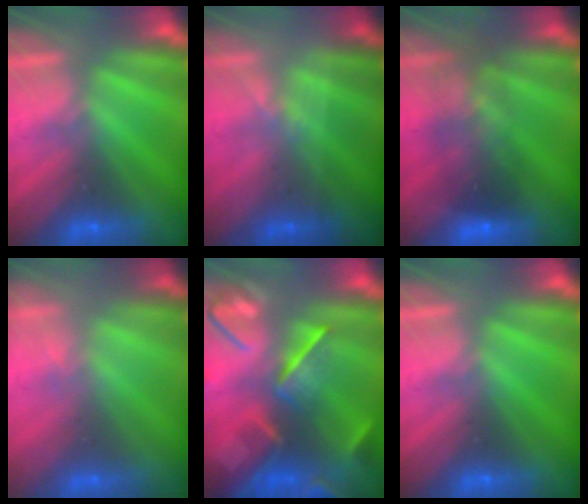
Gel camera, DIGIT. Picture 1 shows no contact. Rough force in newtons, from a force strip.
{"total": 1.6}
{"total": 7.0}
{"total": 1.6}
{"total": 7.6}
{"total": 0.0}